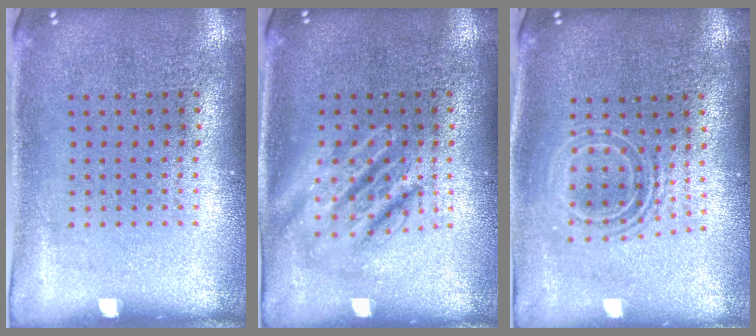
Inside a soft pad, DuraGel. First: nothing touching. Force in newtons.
{"total": 2.2, "press": 2.2, "slide": 0.3}
{"total": 1.7, "press": 1.3, "slide": 1.1}